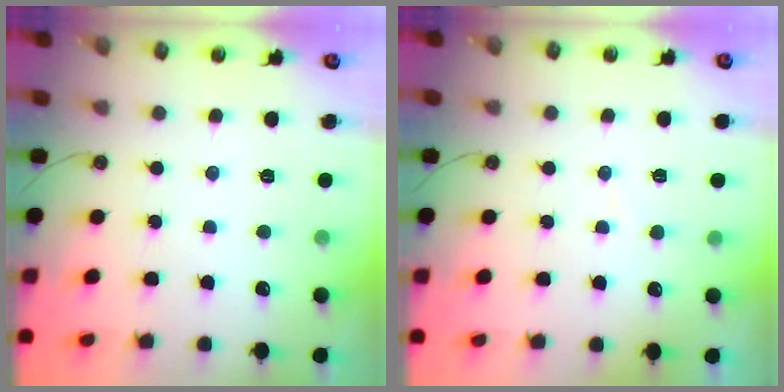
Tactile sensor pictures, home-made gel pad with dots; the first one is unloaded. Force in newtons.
{"total": 3.5, "press": 3.5, "slide": 0.3}